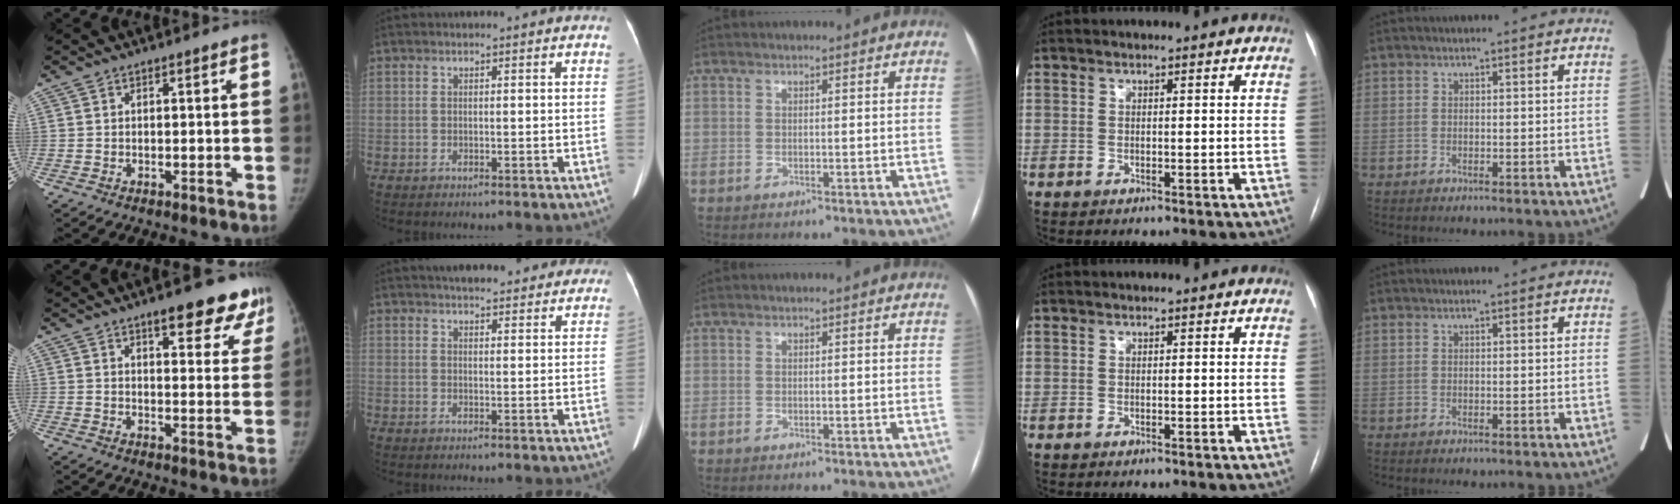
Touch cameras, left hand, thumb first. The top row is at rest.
{"thumb": {"total": 13.5, "force": [9.2, 4.7, 8.7], "torque": [-0.061, -0.042, 0.110]}, "index": {"total": 11.6, "force": [10.1, 3.2, 4.7], "torque": [-0.043, 0.021, 0.116]}}